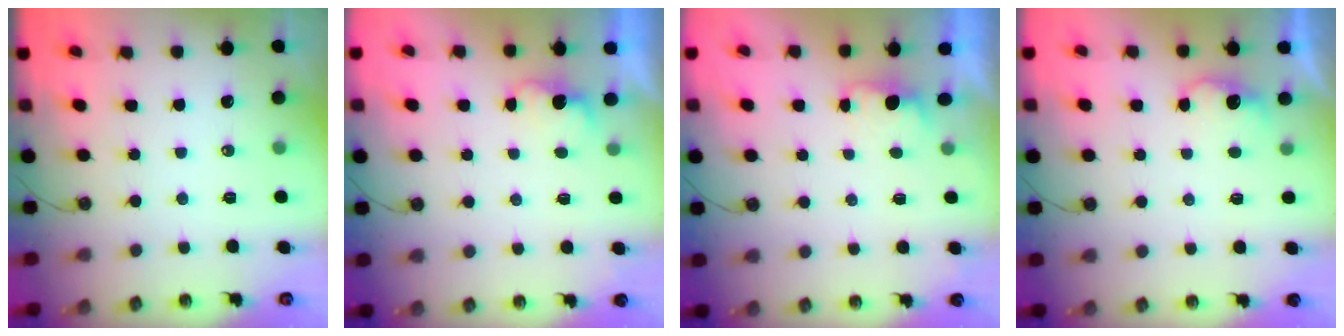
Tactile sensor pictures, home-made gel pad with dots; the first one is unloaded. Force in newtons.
{"total": 1.4, "press": 1.2, "slide": 0.7}
{"total": 0.8, "press": 0.2, "slide": 0.7}
{"total": 4.0, "press": 3.8, "slide": 1.0}